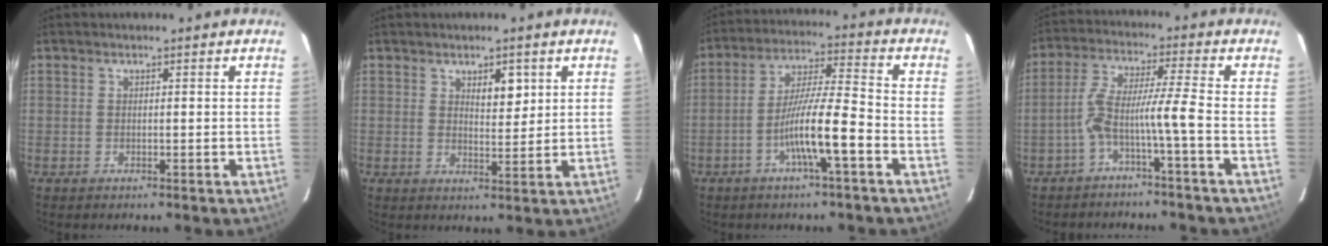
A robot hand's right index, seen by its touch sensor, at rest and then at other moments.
{"total": 3.7, "force": [1.8, 1.5, 2.9], "torque": [-0.045, -0.001, 0.031]}
{"total": 9.7, "force": [-3.8, 0.1, 8.9], "torque": [-0.169, 0.010, -0.071]}
{"total": 6.4, "force": [-2.8, -1.2, 5.7], "torque": [-0.113, 0.027, -0.052]}